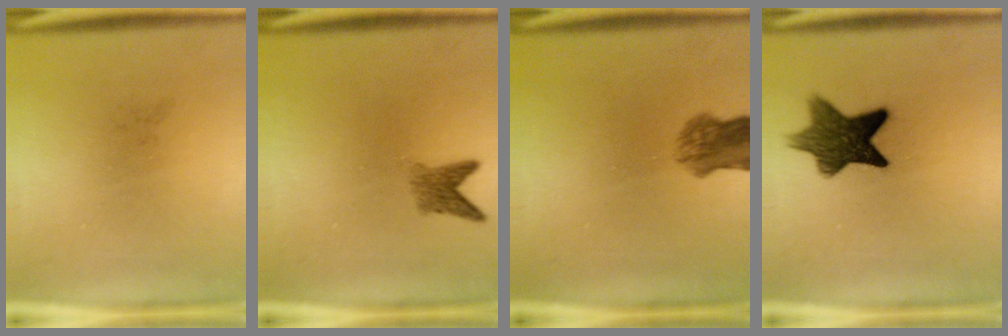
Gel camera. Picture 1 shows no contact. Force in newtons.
{"total": 2.4}
{"total": 5.1}
{"total": 9.8}